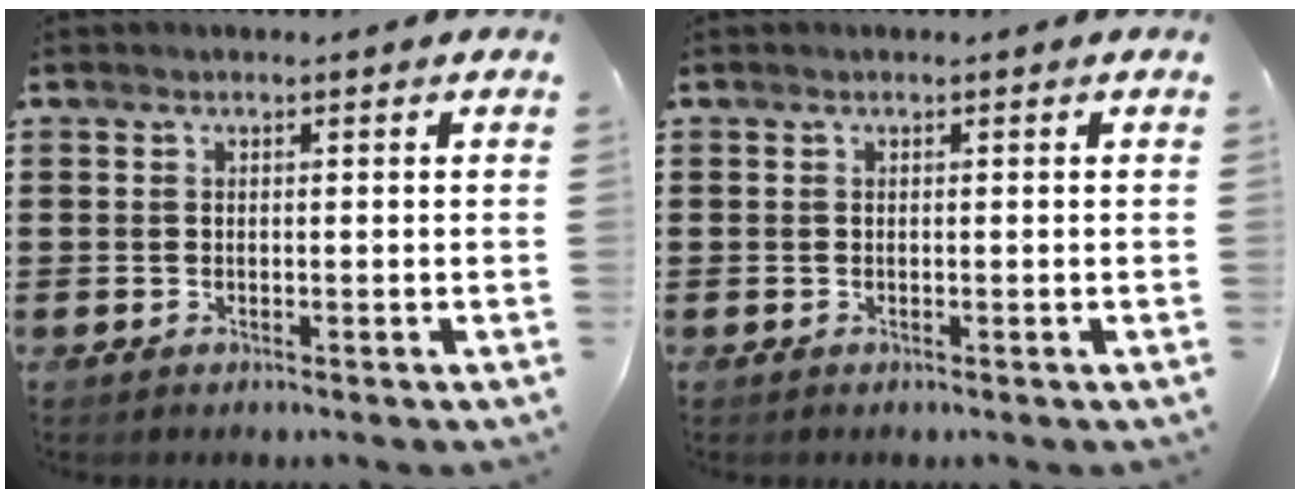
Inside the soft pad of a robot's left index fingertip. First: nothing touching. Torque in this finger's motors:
{"motor_torque": [0.00, 0.00, 0.00, 0.00]}